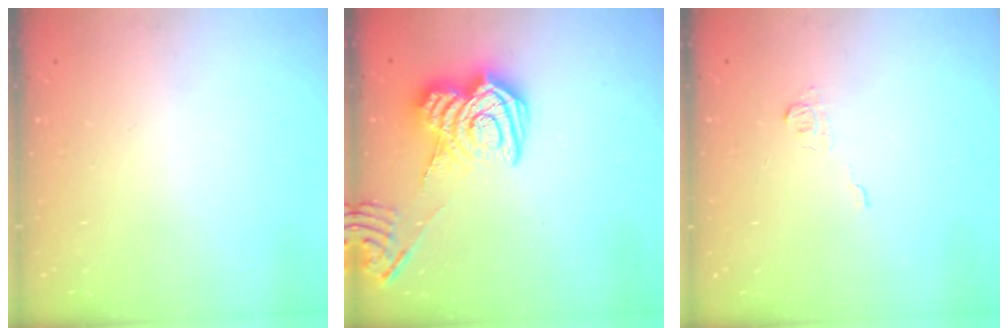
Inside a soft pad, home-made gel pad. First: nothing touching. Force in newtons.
{"total": 12.8, "press": 12.8, "slide": 0.7}
{"total": 3.8, "press": 3.8, "slide": 0.5}